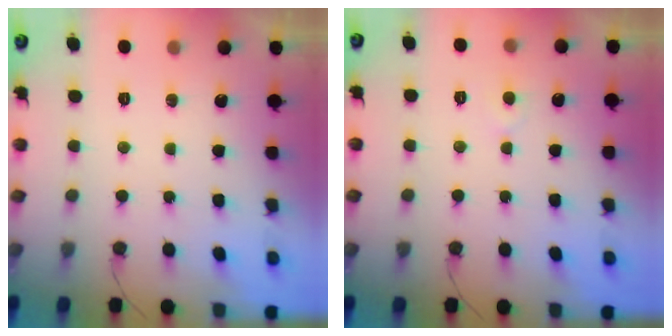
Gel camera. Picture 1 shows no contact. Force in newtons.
{"total": 2.9, "press": 2.9, "slide": 0.3}